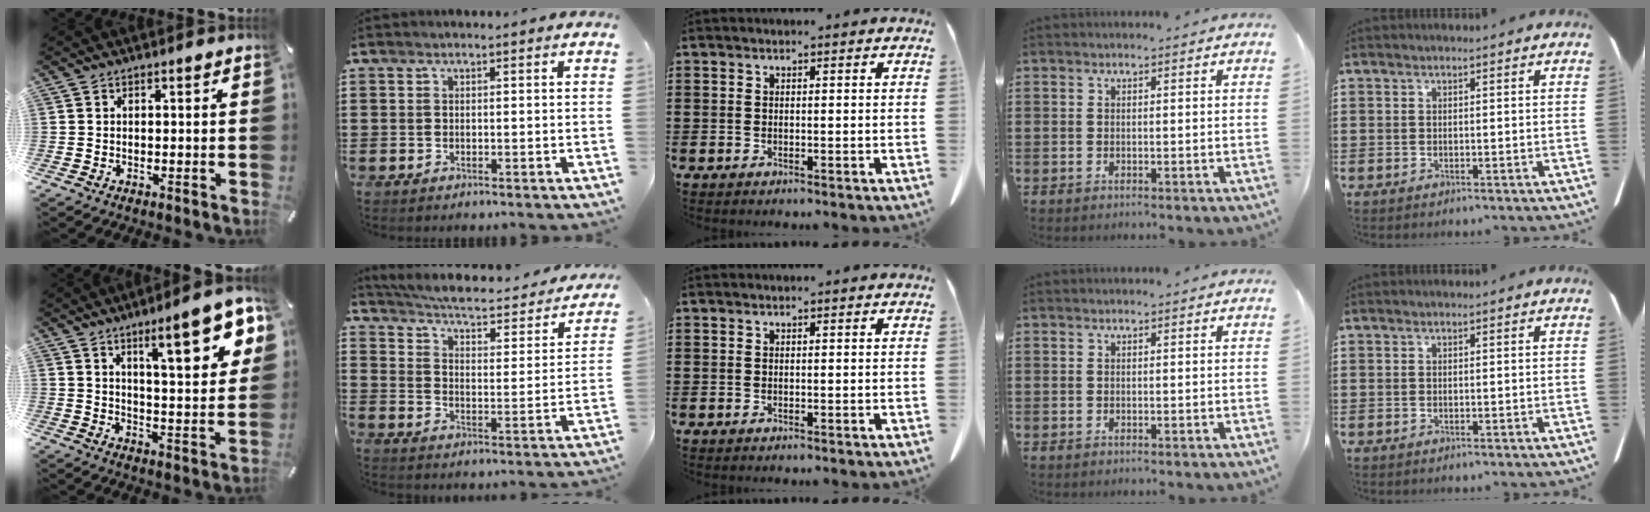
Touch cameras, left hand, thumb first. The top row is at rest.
{"thumb": {"total": 15.0, "force": [8.5, 4.0, 11.8], "torque": [-0.168, -0.041, 0.130]}, "index": {"total": 4.1, "force": [3.7, 0.2, 1.8], "torque": [-0.058, -0.034, 0.054]}}